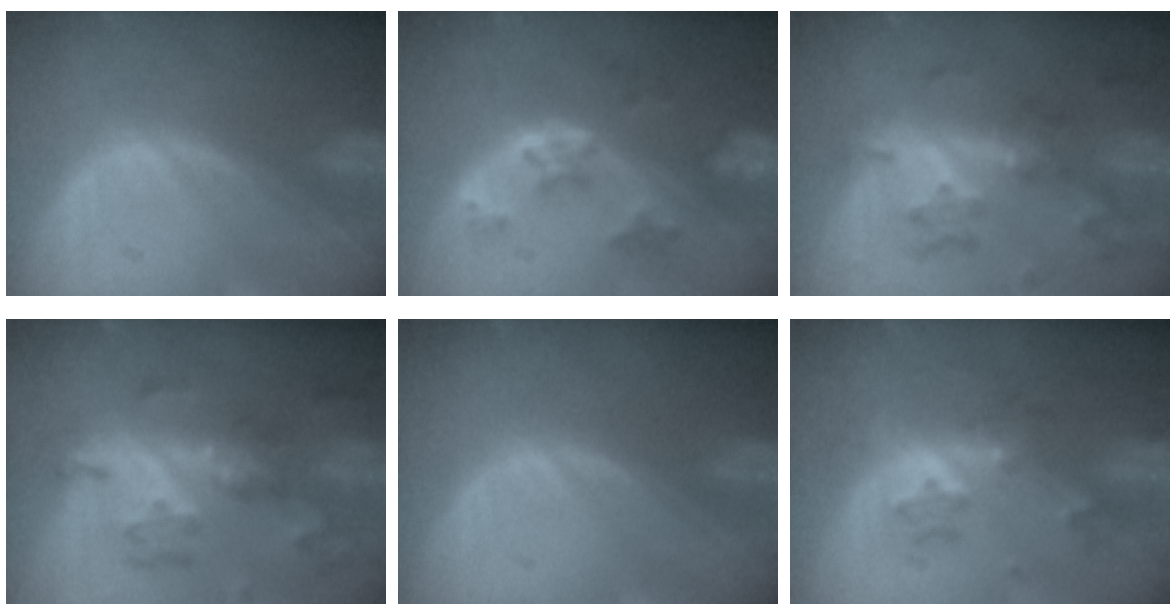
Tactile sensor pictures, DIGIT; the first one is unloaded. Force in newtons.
{"total": 6.0, "press": 5.4, "slide": 2.6}
{"total": 8.4, "press": 7.3, "slide": 4.1}
{"total": 8.9, "press": 7.9, "slide": 4.2}
{"total": 0.0}
{"total": 6.3, "press": 5.5, "slide": 3.1}